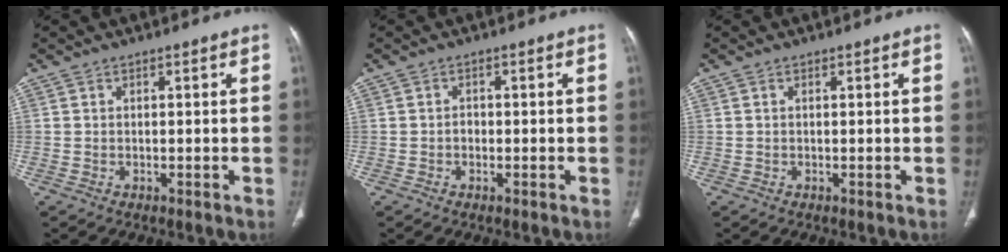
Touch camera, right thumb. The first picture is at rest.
{"total": 1.1, "force": [-0.4, 0.9, 0.5], "torque": [-0.003, 0.005, -0.009]}
{"total": 0.0}